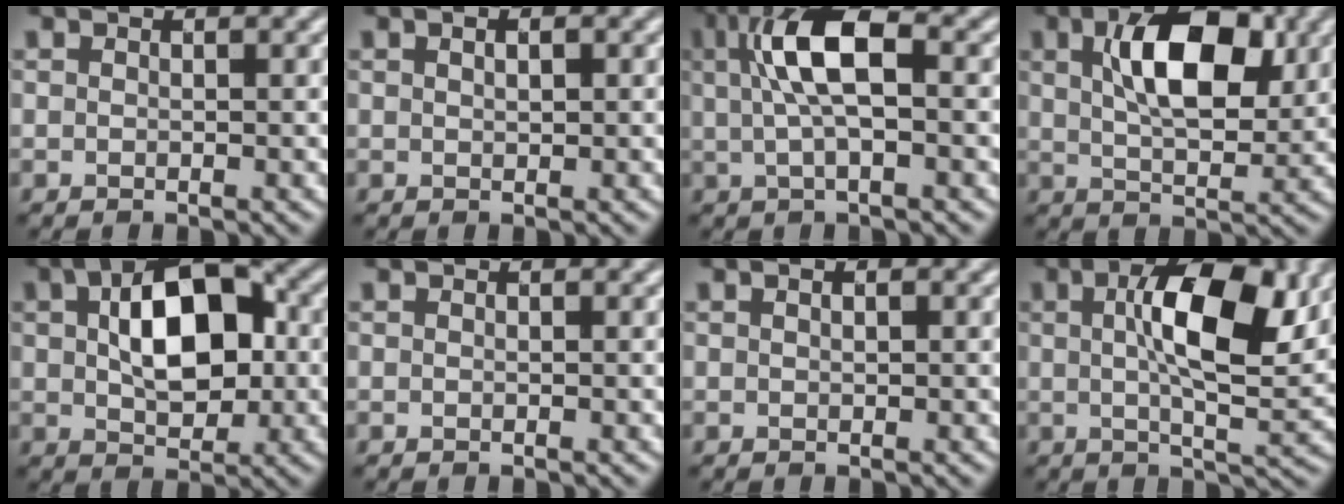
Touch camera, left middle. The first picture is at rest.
{"total": 0.6, "force": [0.3, 0.1, 0.5], "torque": [-0.013, -0.002, 0.010]}
{"total": 6.4, "force": [0.9, 2.2, 5.9], "torque": [-0.127, 0.012, 0.016]}
{"total": 8.3, "force": [2.2, 4.1, 6.9], "torque": [-0.119, 0.007, 0.037]}
{"total": 8.8, "force": [1.1, 5.1, 7.1], "torque": [-0.124, 0.014, 0.015]}
{"total": 0.0}
{"total": 0.0}
{"total": 9.0, "force": [1.9, 3.2, 8.2], "torque": [-0.130, 0.003, 0.032]}